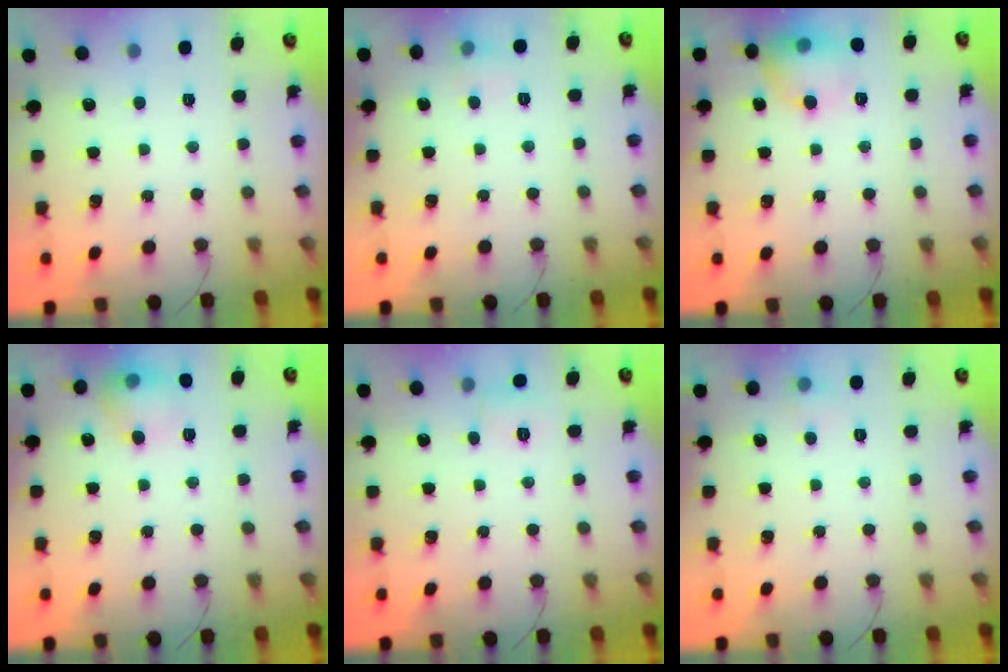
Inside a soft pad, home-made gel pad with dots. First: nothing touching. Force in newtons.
{"total": 4.8, "press": 4.5, "slide": 1.4}
{"total": 11.4, "press": 11.3, "slide": 1.7}
{"total": 10.3, "press": 10.2, "slide": 1.2}
{"total": 5.3, "press": 5.1, "slide": 1.5}
{"total": 3.7, "press": 3.5, "slide": 1.0}